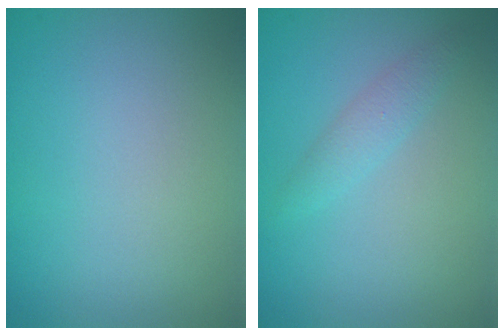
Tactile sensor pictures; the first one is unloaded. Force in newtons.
{"total": 1.5, "press": 1.5, "slide": 0.0}